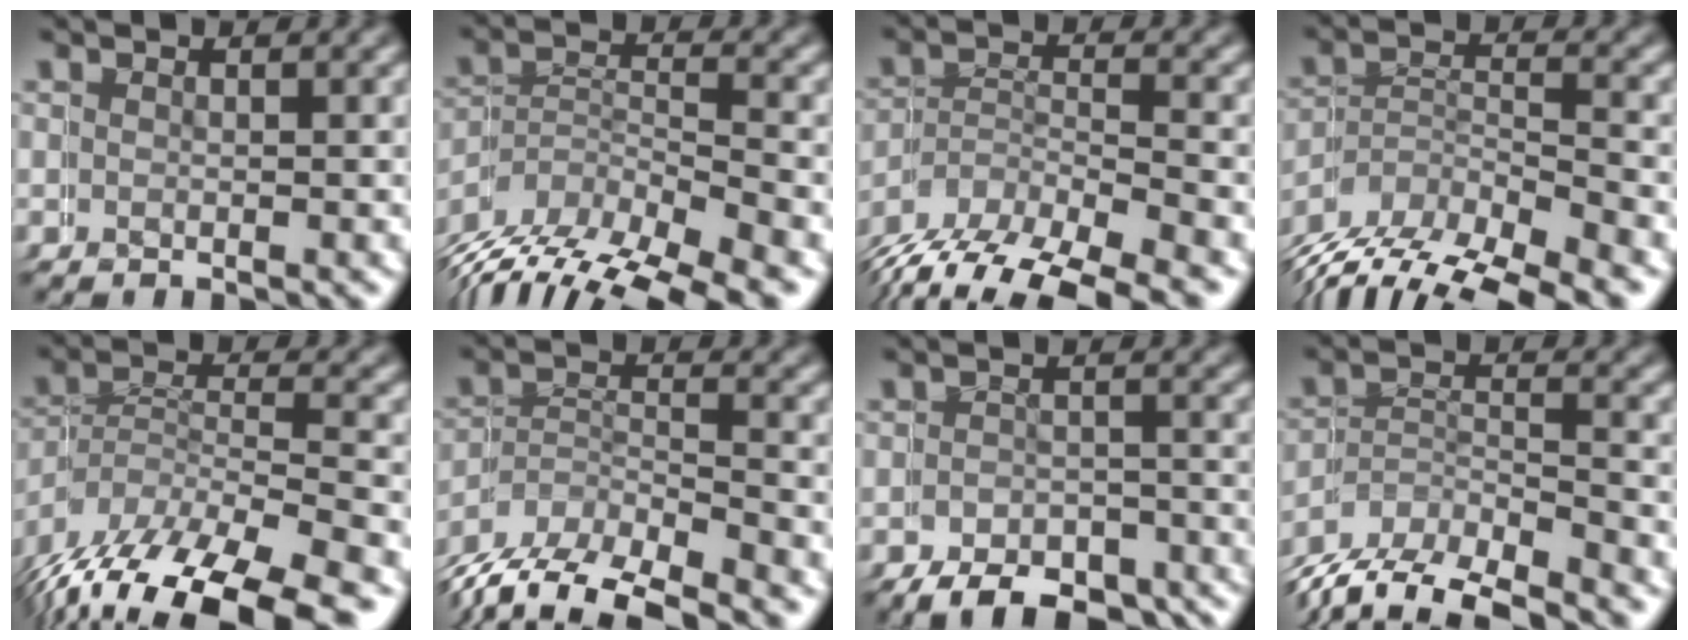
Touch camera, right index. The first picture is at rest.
{"total": 6.7, "force": [-4.4, 4.0, 3.1], "torque": [-0.064, -0.021, -0.065]}
{"total": 8.6, "force": [-5.5, 5.3, 4.0], "torque": [-0.079, -0.029, -0.079]}
{"total": 5.4, "force": [-3.4, 3.4, 2.4], "torque": [-0.039, -0.008, -0.057]}
{"total": 8.7, "force": [-5.5, 5.1, 4.4], "torque": [-0.105, -0.038, -0.070]}
{"total": 8.1, "force": [-6.2, 4.4, 2.7], "torque": [-0.057, -0.023, -0.093]}
{"total": 8.5, "force": [-7.7, 3.5, 1.1], "torque": [-0.019, -0.028, -0.112]}
{"total": 8.4, "force": [-6.7, 4.7, 2.0], "torque": [-0.054, -0.030, -0.105]}